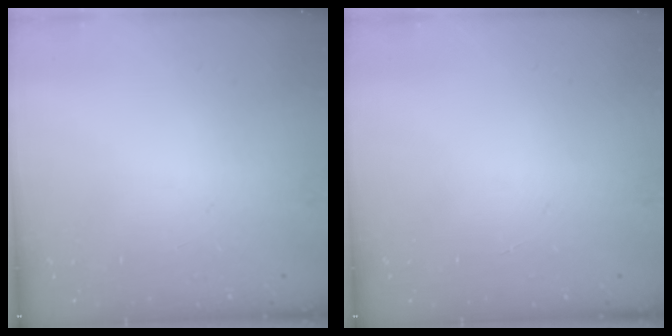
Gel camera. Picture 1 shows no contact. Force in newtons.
{"total": 0.0}